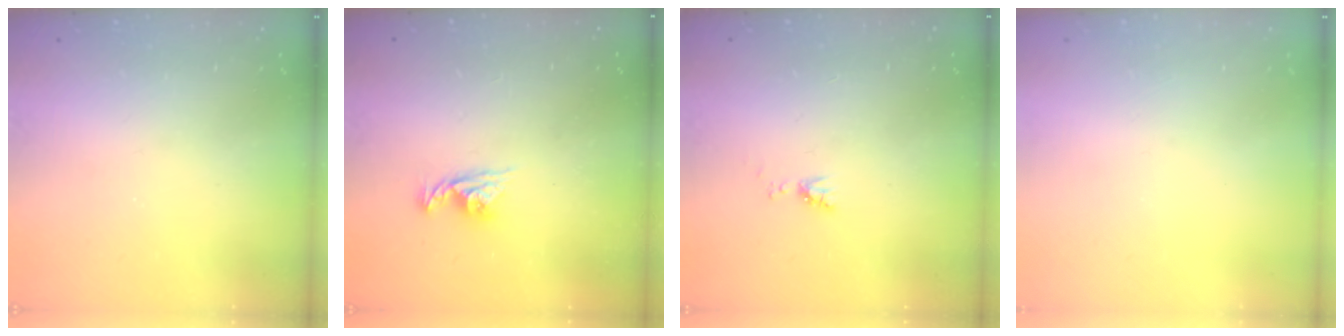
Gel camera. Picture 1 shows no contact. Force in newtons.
{"total": 7.6, "press": 7.6, "slide": 0.6}
{"total": 3.7, "press": 3.6, "slide": 0.7}
{"total": 0.0}